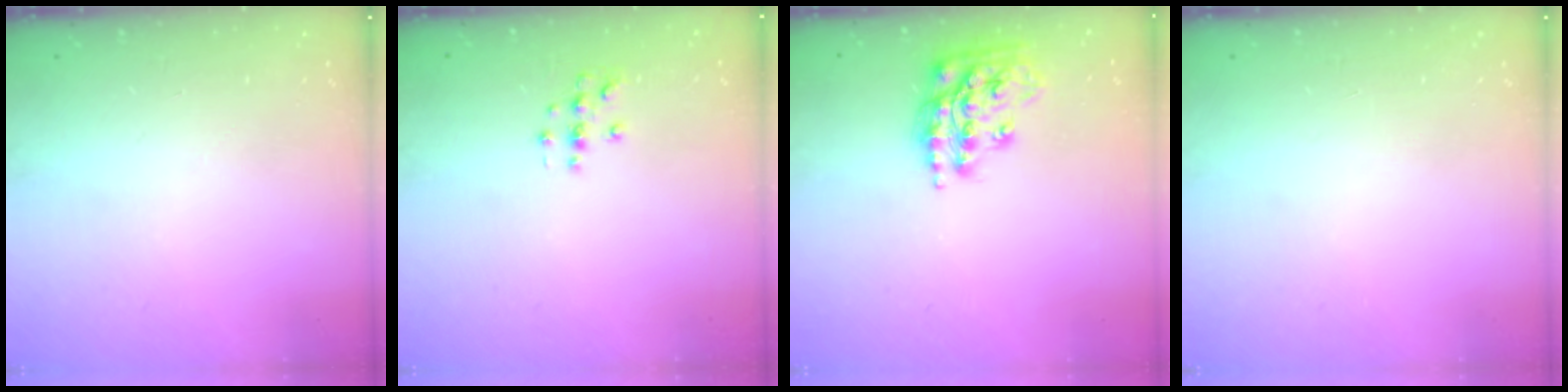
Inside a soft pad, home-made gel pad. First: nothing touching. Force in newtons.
{"total": 3.2, "press": 3.2, "slide": 0.3}
{"total": 15.2, "press": 15.1, "slide": 0.8}
{"total": 0.0}